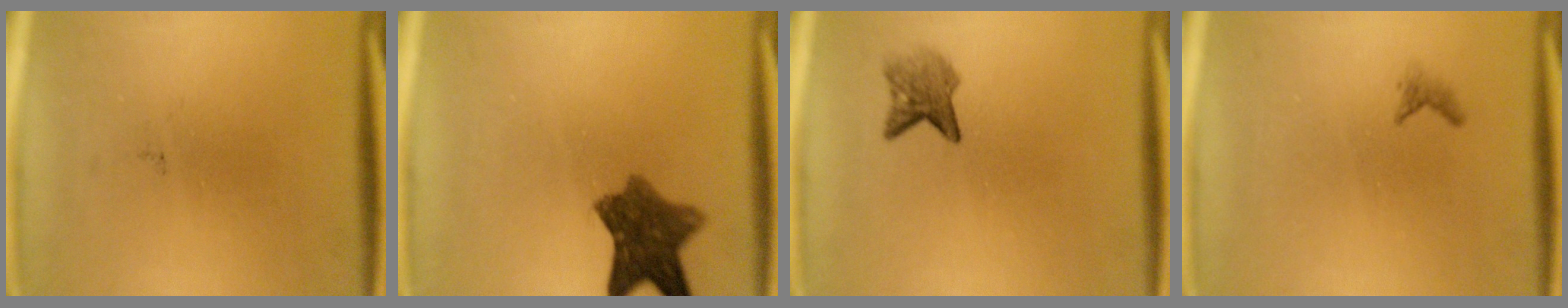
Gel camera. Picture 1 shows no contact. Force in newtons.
{"total": 8.3}
{"total": 2.9}
{"total": 0.7}